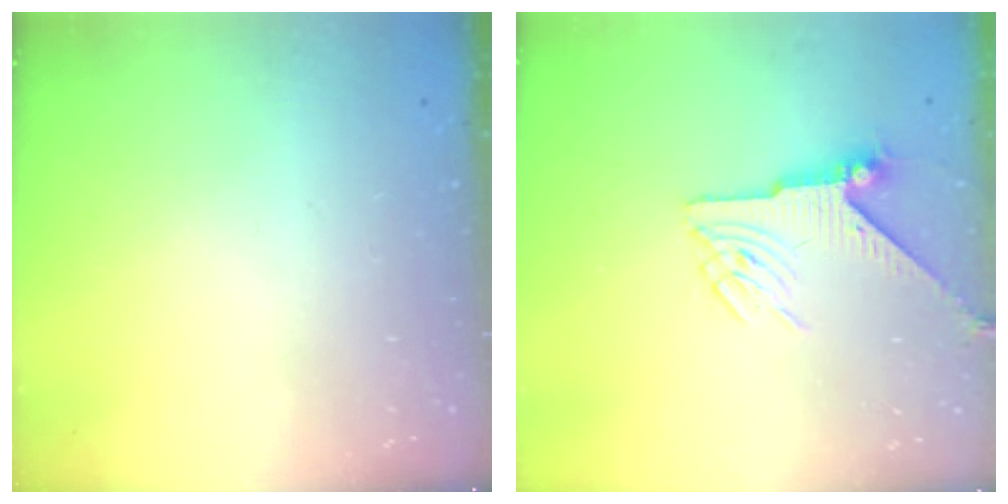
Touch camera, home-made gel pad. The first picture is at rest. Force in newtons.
{"total": 6.4, "press": 6.4, "slide": 0.1}